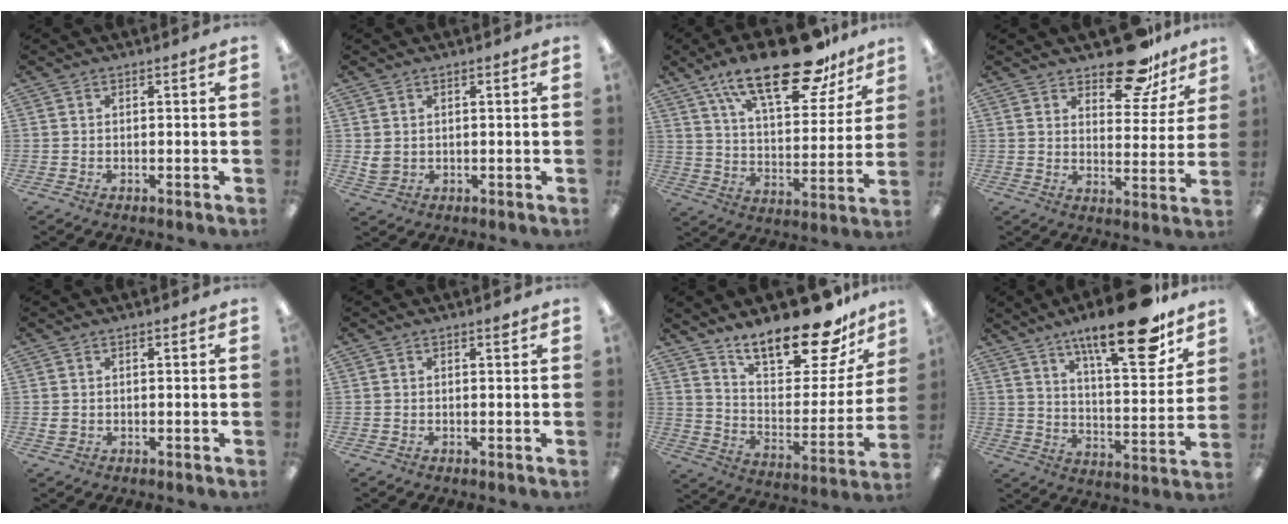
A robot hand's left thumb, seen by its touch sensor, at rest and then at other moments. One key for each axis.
{"total": 2.7, "fx": 1.0, "fy": 2.1, "fz": 1.3, "tx": -0.019, "ty": 0.000, "tz": 0.018}
{"total": 23.1, "fx": 15.7, "fy": 9.0, "fz": 14.4, "tx": -0.214, "ty": -0.088, "tz": 0.261}
{"total": 15.0, "fx": 11.4, "fy": 6.7, "fz": 7.0, "tx": -0.093, "ty": -0.071, "tz": 0.200}
{"total": 1.1, "fx": 0.2, "fy": 1.0, "fz": 0.5, "tx": -0.011, "ty": 0.005, "tz": 0.004}
{"total": 0.8, "fx": 0.6, "fy": 0.1, "fz": 0.5, "tx": -0.003, "ty": -0.002, "tz": 0.008}
{"total": 20.8, "fx": 17.0, "fy": 6.5, "fz": 10.1, "tx": -0.157, "ty": -0.122, "tz": 0.287}
{"total": 21.6, "fx": 15.0, "fy": 5.9, "fz": 14.4, "tx": -0.209, "ty": -0.095, "tz": 0.240}